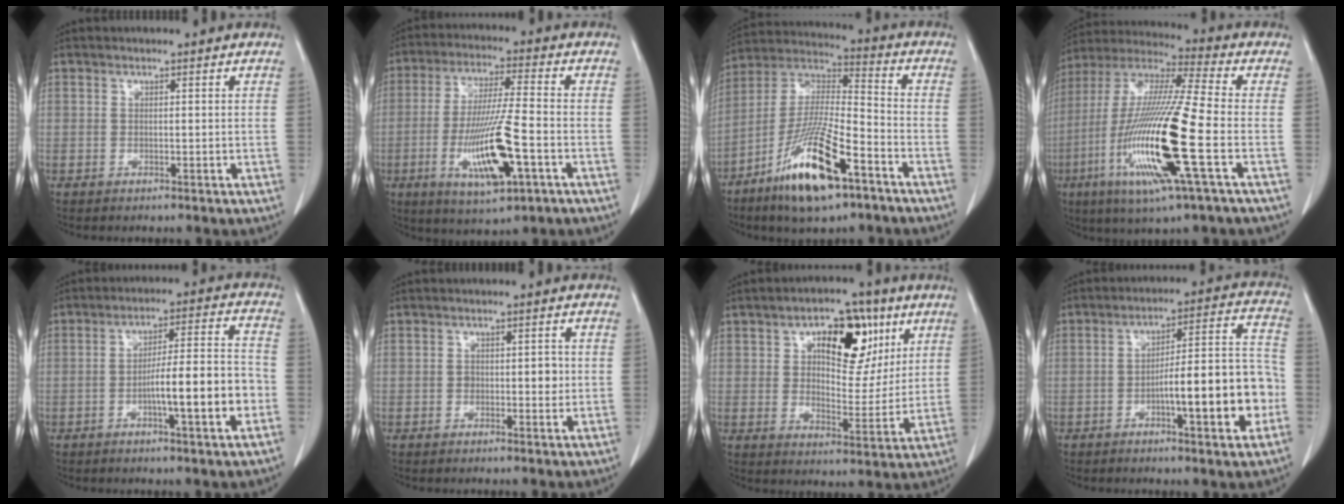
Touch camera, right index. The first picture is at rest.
{"total": 13.7, "force": [-4.5, 1.6, 12.8], "torque": [-0.250, -0.017, -0.074]}
{"total": 17.0, "force": [-9.4, 3.3, 13.8], "torque": [-0.285, -0.025, -0.169]}
{"total": 21.3, "force": [-6.1, 0.9, 20.4], "torque": [-0.440, -0.030, -0.122]}
{"total": 11.3, "force": [-3.5, 0.9, 10.8], "torque": [-0.168, 0.016, -0.052]}
{"total": 2.9, "force": [-0.2, 1.6, 2.4], "torque": [-0.031, 0.007, 0.000]}
{"total": 13.1, "force": [5.5, 6.5, 10.0], "torque": [-0.139, 0.020, 0.090]}
{"total": 14.5, "force": [-4.4, 2.4, 13.7], "torque": [-0.190, 0.029, -0.061]}